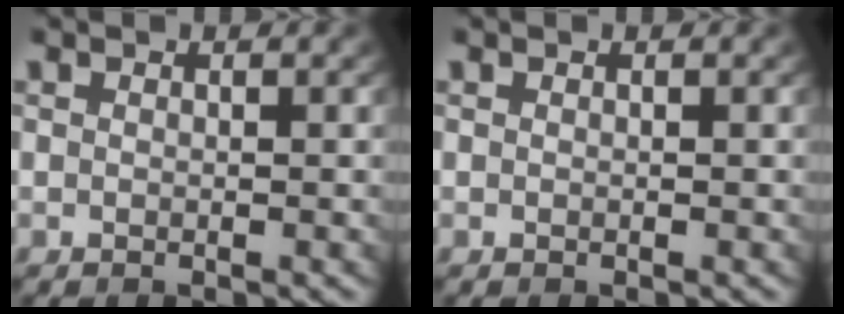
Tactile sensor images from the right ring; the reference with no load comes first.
{"total": 0.0}